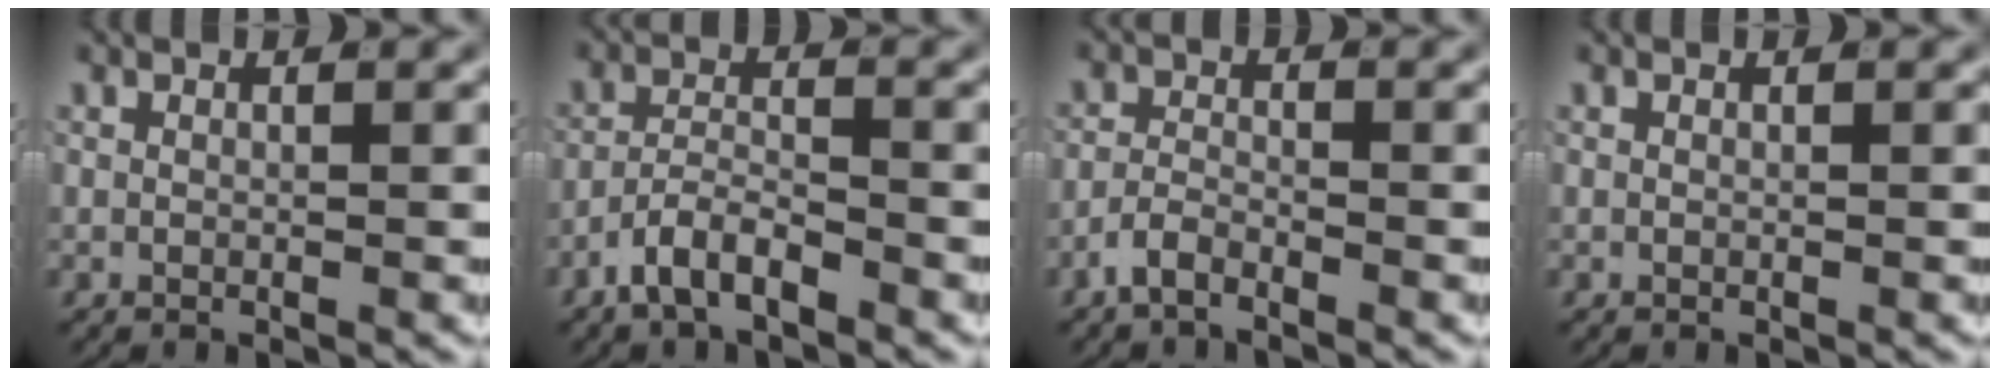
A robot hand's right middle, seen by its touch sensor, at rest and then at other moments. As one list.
[{"total": 3.7, "force": [-2.8, 1.5, 1.8], "torque": [-0.028, -0.001, -0.058]}, {"total": 2.1, "force": [-1.8, 0.5, 0.9], "torque": [-0.013, 0.002, -0.040]}, {"total": 0.0}]